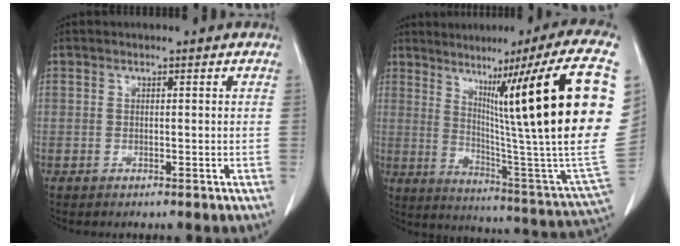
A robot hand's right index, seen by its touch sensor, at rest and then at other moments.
{"total": 30.1, "force": [9.0, 0.4, 28.7], "torque": [-0.332, 0.009, 0.133]}